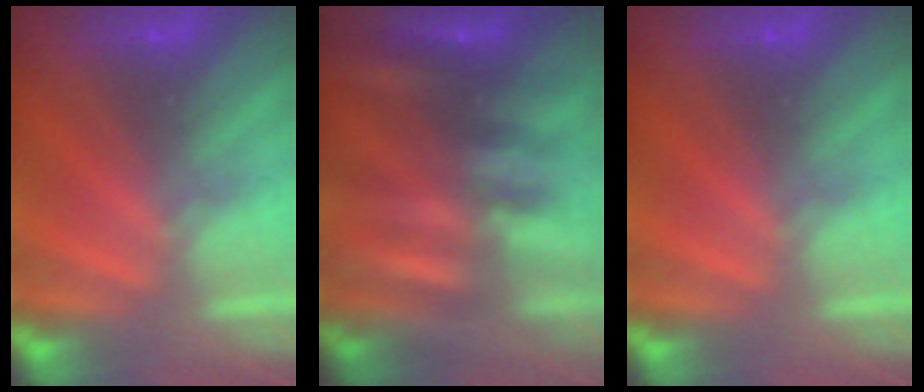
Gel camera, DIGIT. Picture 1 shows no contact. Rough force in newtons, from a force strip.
{"total": 2.4}
{"total": 0.0}